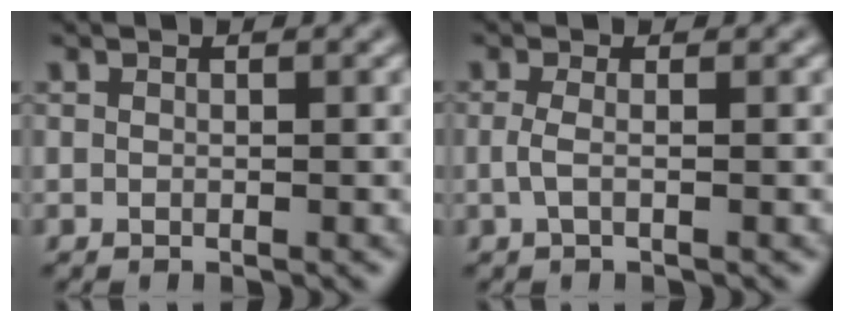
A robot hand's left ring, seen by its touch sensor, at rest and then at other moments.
{"total": 1.4, "force": [-0.2, 0.4, 1.3], "torque": [-0.031, -0.004, -0.006]}